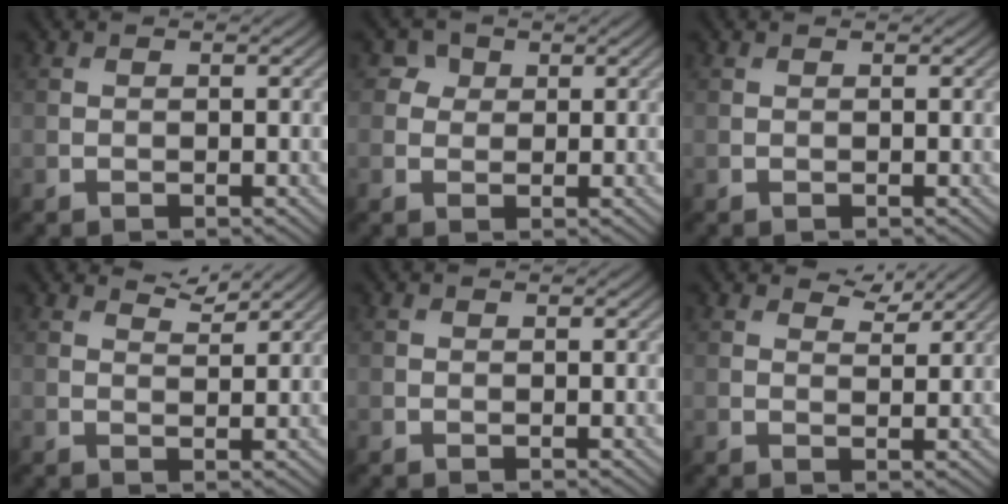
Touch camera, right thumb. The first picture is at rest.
{"total": 2.1, "force": [0.9, 1.9, 0.5], "torque": [-0.006, -0.008, 0.017]}
{"total": 0.0}
{"total": 2.2, "force": [2.0, 0.3, 0.8], "torque": [-0.018, -0.001, 0.040]}
{"total": 0.0}
{"total": 2.4, "force": [2.1, 0.8, 1.0], "torque": [-0.015, -0.003, 0.040]}